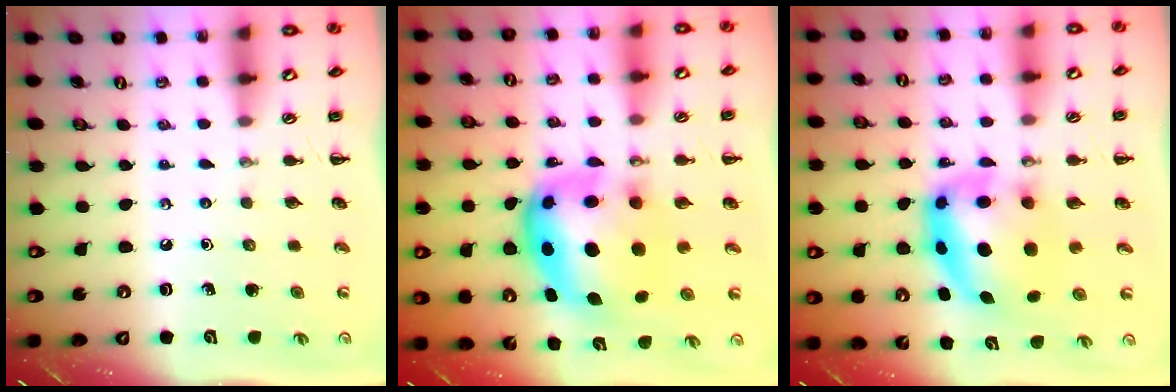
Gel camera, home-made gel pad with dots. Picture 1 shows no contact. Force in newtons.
{"total": 10.2, "press": 9.8, "slide": 2.8}
{"total": 7.9, "press": 7.7, "slide": 1.8}